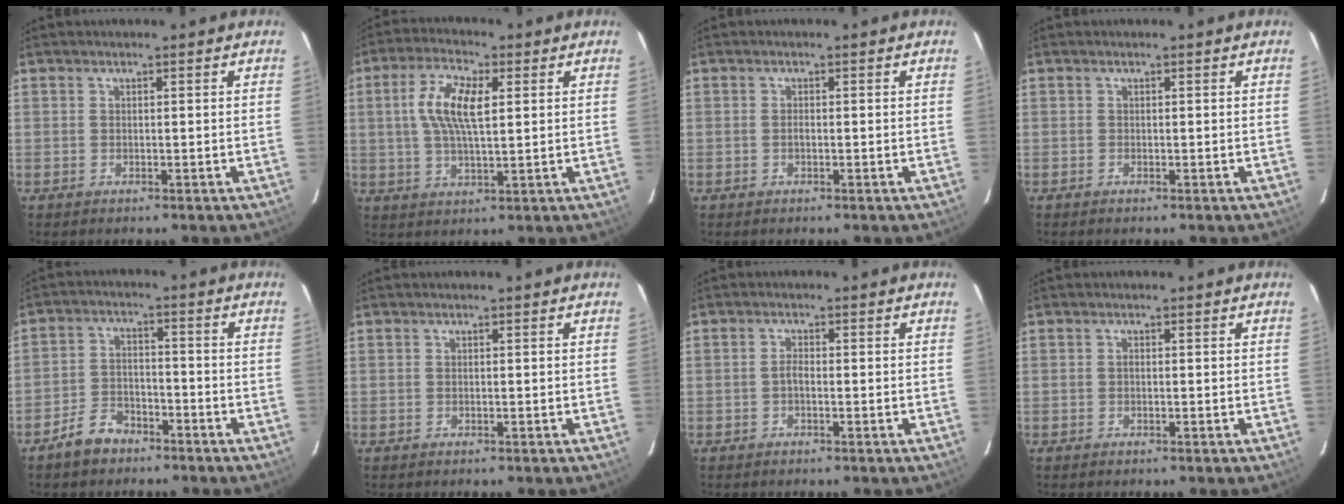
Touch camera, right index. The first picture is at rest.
{"total": 9.1, "force": [2.0, 3.0, 8.3], "torque": [-0.164, 0.012, 0.037]}
{"total": 0.6, "force": [-0.2, 0.3, 0.5], "torque": [-0.009, 0.001, -0.005]}
{"total": 0.0}
{"total": 6.4, "force": [-4.8, 3.4, 2.4], "torque": [-0.067, 0.015, -0.080]}
{"total": 0.0}
{"total": 1.2, "force": [-0.4, 0.4, 1.0], "torque": [-0.020, 0.005, -0.010]}
{"total": 0.0}